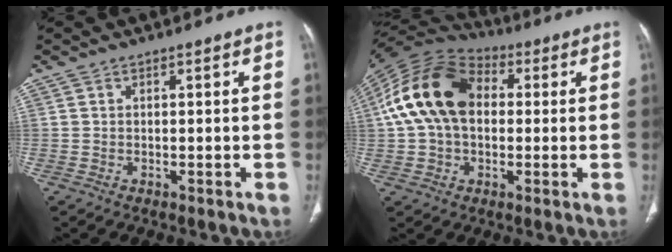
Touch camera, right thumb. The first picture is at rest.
{"total": 17.9, "force": [2.3, 12.2, 12.9], "torque": [-0.238, 0.035, 0.032]}